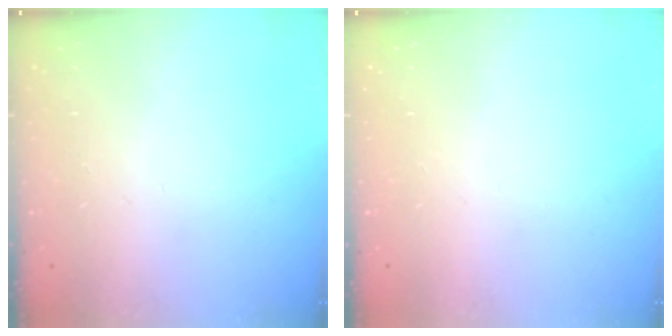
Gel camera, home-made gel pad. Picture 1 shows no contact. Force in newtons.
{"total": 0.0}